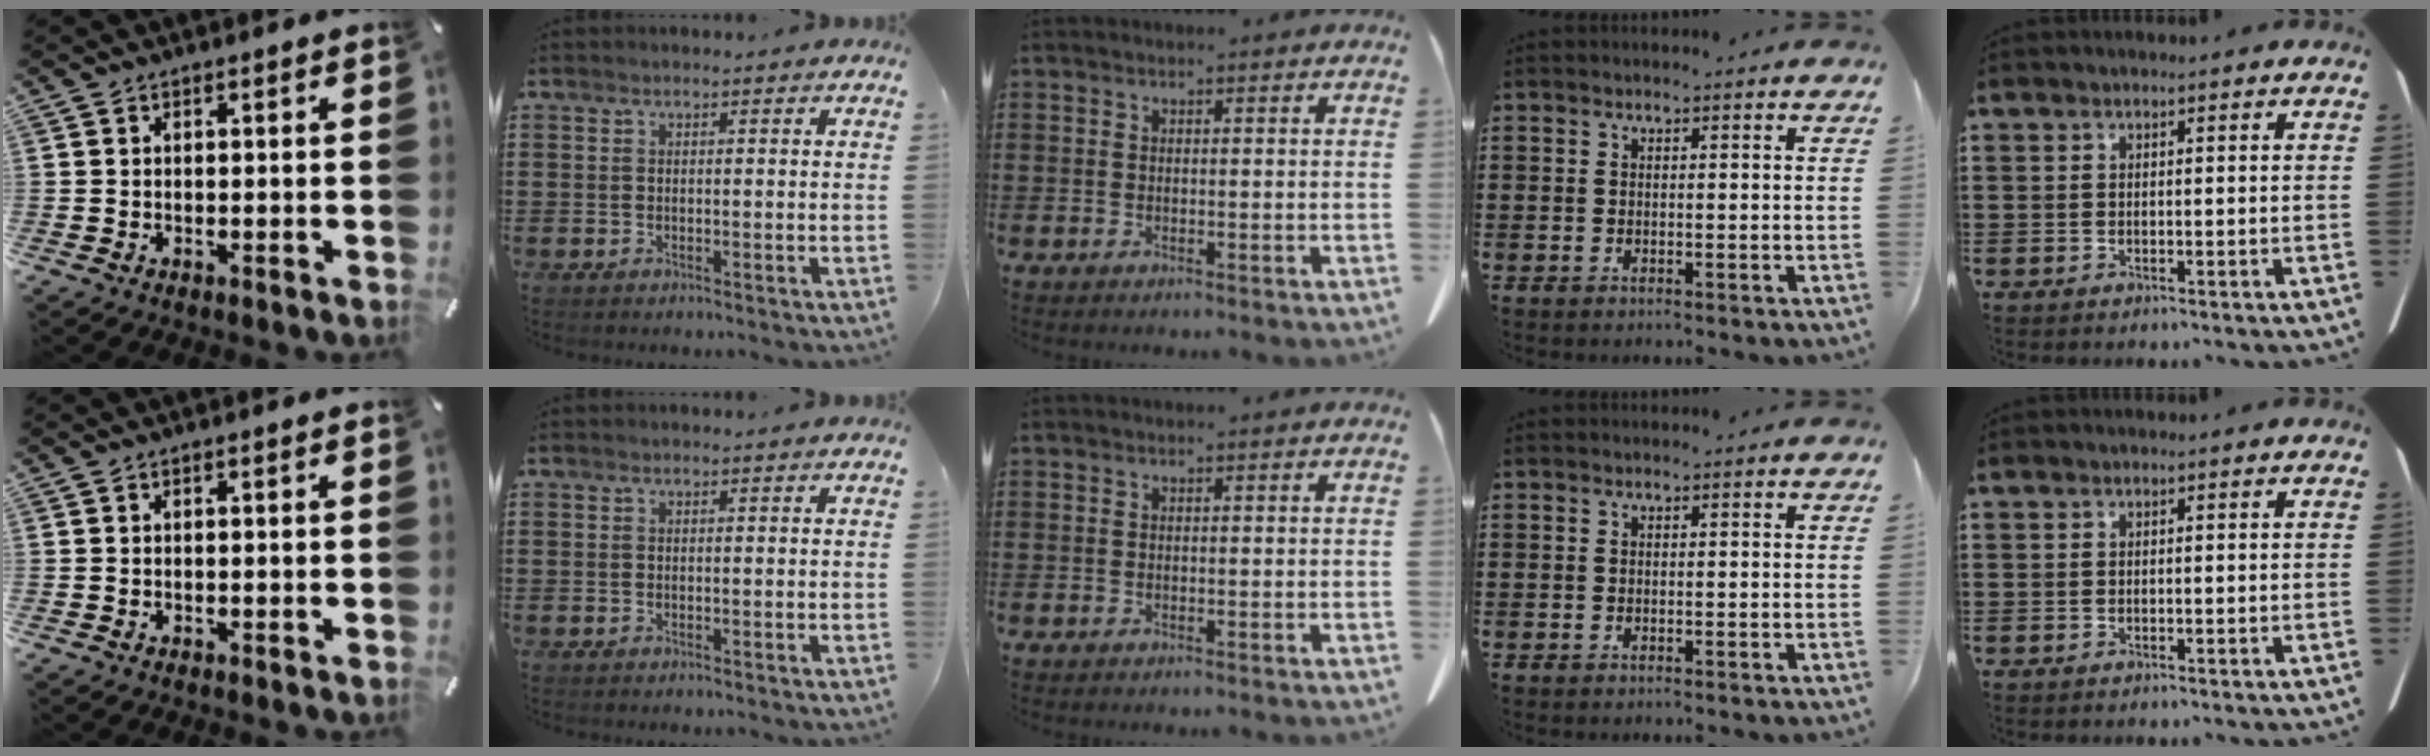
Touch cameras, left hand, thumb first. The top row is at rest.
{}